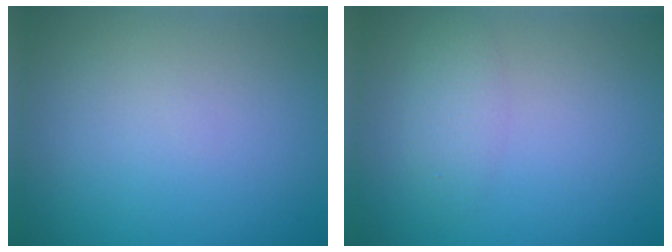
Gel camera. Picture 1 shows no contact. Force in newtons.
{"total": 1.8, "press": 1.8, "slide": 0.1}